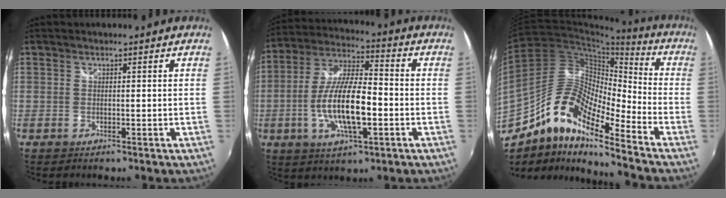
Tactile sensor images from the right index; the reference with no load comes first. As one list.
[{"total": 14.7, "force": [-3.6, 4.6, 13.5], "torque": [-0.270, -0.003, -0.066]}, {"total": 14.8, "force": [-9.5, 3.8, 10.7], "torque": [-0.188, 0.011, -0.197]}]